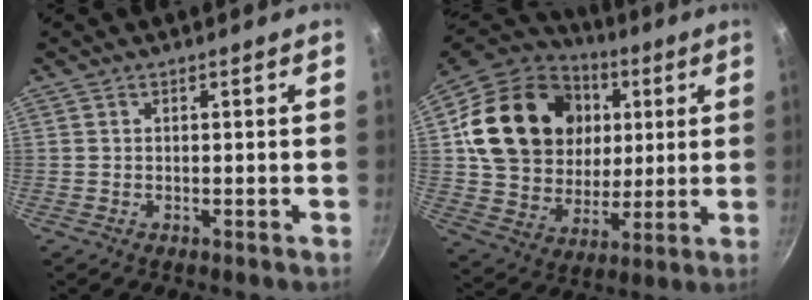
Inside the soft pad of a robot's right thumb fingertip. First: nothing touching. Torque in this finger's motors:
{"motor_torque": [0.62, 4.19, 1.35, 0.24, 0.19]}